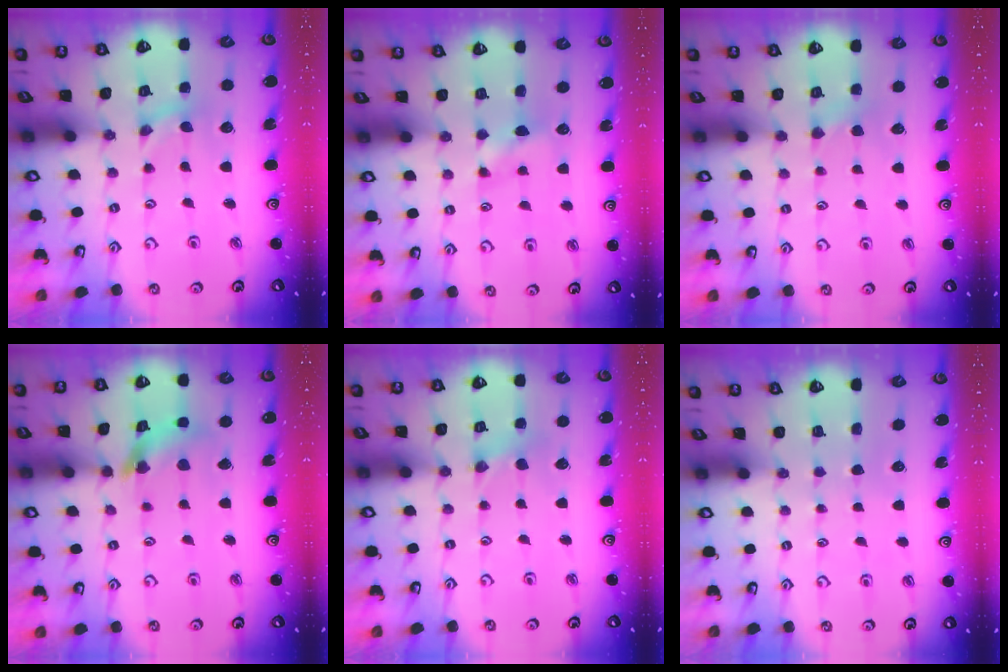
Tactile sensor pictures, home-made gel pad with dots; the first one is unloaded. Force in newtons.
{"total": 4.6, "press": 4.5, "slide": 0.8}
{"total": 2.2, "press": 2.2, "slide": 0.4}
{"total": 9.0, "press": 8.9, "slide": 1.1}
{"total": 2.0, "press": 2.0, "slide": 0.4}
{"total": 0.0}